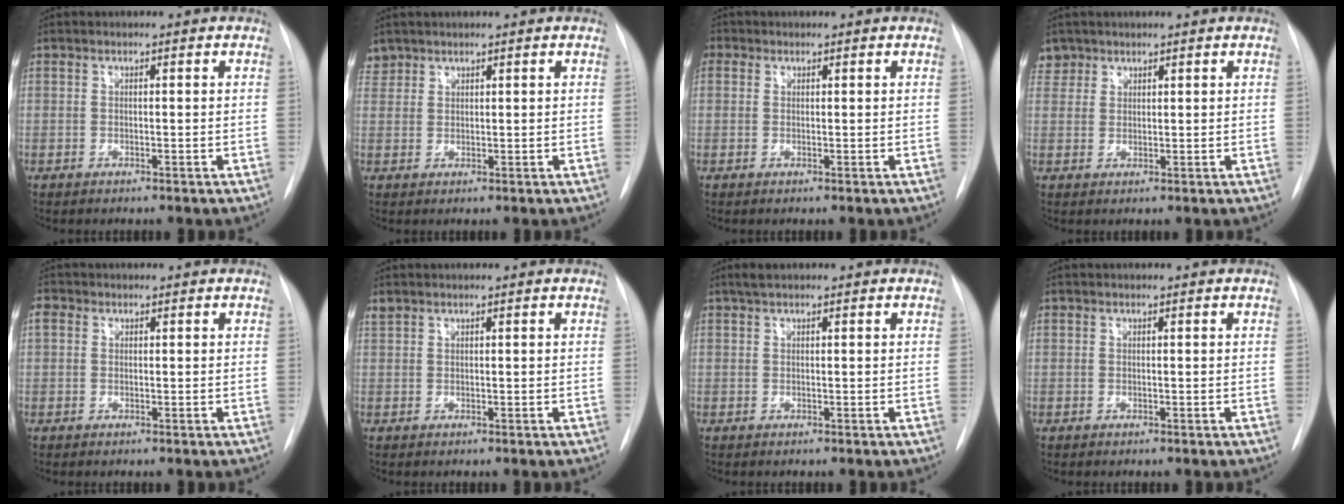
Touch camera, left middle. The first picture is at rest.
{"total": 2.2, "force": [1.9, 1.2, -0.3], "torque": [0.010, 0.009, 0.035]}
{"total": 1.8, "force": [0.7, 1.6, 0.3], "torque": [0.002, 0.008, 0.010]}
{"total": 2.8, "force": [2.1, 1.8, -0.4], "torque": [0.015, 0.005, 0.037]}
{"total": 1.7, "force": [0.6, 1.4, 0.7], "torque": [-0.018, 0.015, 0.010]}
{"total": 0.7, "force": [0.7, 0.2, -0.1], "torque": [-0.003, 0.010, 0.017]}
{"total": 1.4, "force": [1.0, 0.4, 0.8], "torque": [-0.019, 0.014, 0.020]}
{"total": 0.0}